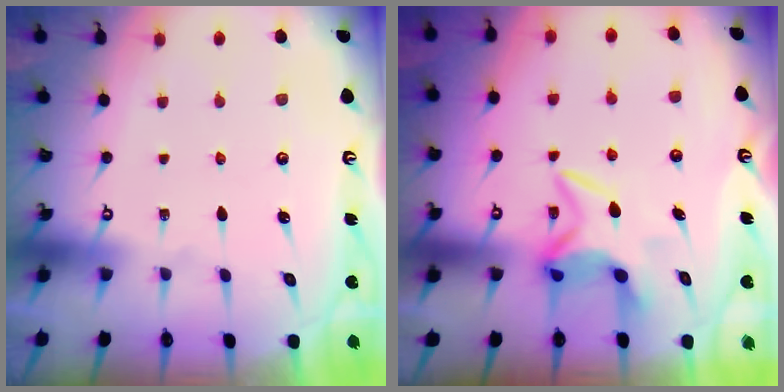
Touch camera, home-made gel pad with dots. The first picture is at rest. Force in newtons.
{"total": 7.0, "press": 7.0, "slide": 0.6}